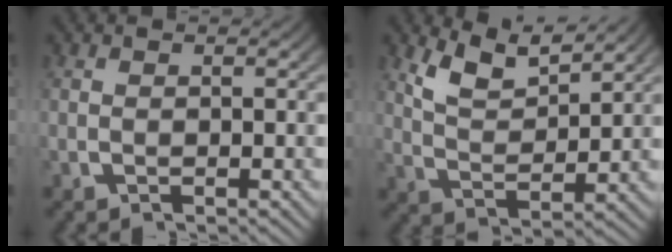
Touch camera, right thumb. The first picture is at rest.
{"total": 5.2, "force": [3.5, 2.1, 3.2], "torque": [-0.061, -0.007, 0.068]}